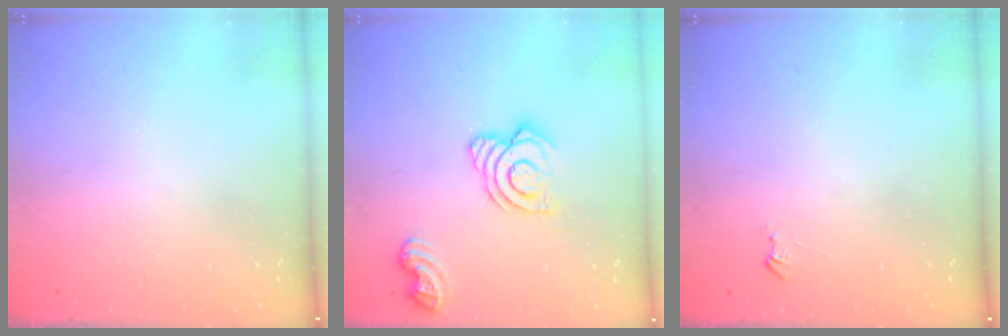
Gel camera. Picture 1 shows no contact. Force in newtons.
{"total": 12.6, "press": 12.5, "slide": 1.4}
{"total": 2.6, "press": 2.6, "slide": 0.3}